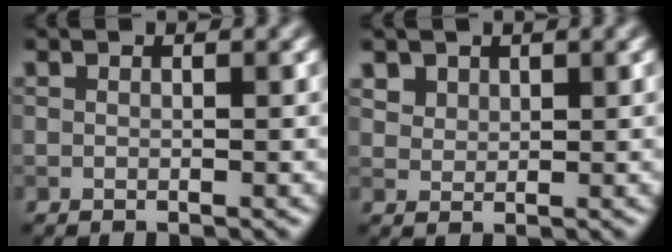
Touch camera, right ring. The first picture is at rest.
{"total": 2.0, "force": [1.4, 1.3, 0.5], "torque": [-0.019, -0.009, 0.041]}